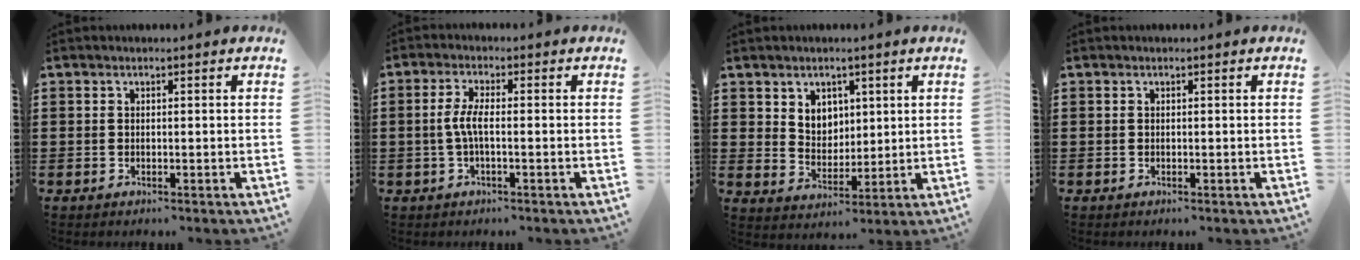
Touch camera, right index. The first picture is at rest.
{"total": 3.8, "force": [-0.6, 0.8, 3.6], "torque": [-0.089, -0.006, -0.020]}
{"total": 4.5, "force": [2.8, 3.4, 0.8], "torque": [-0.026, 0.002, 0.049]}
{"total": 0.0}